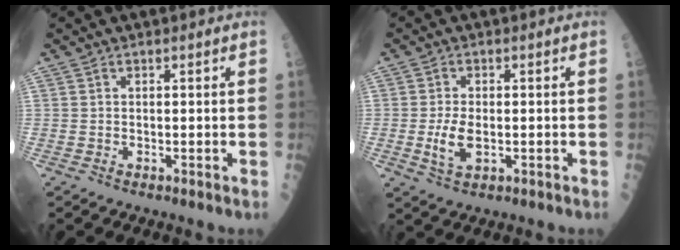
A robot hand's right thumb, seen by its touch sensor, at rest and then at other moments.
{"total": 5.0, "force": [-0.8, 2.5, 4.3], "torque": [-0.082, -0.005, -0.011]}